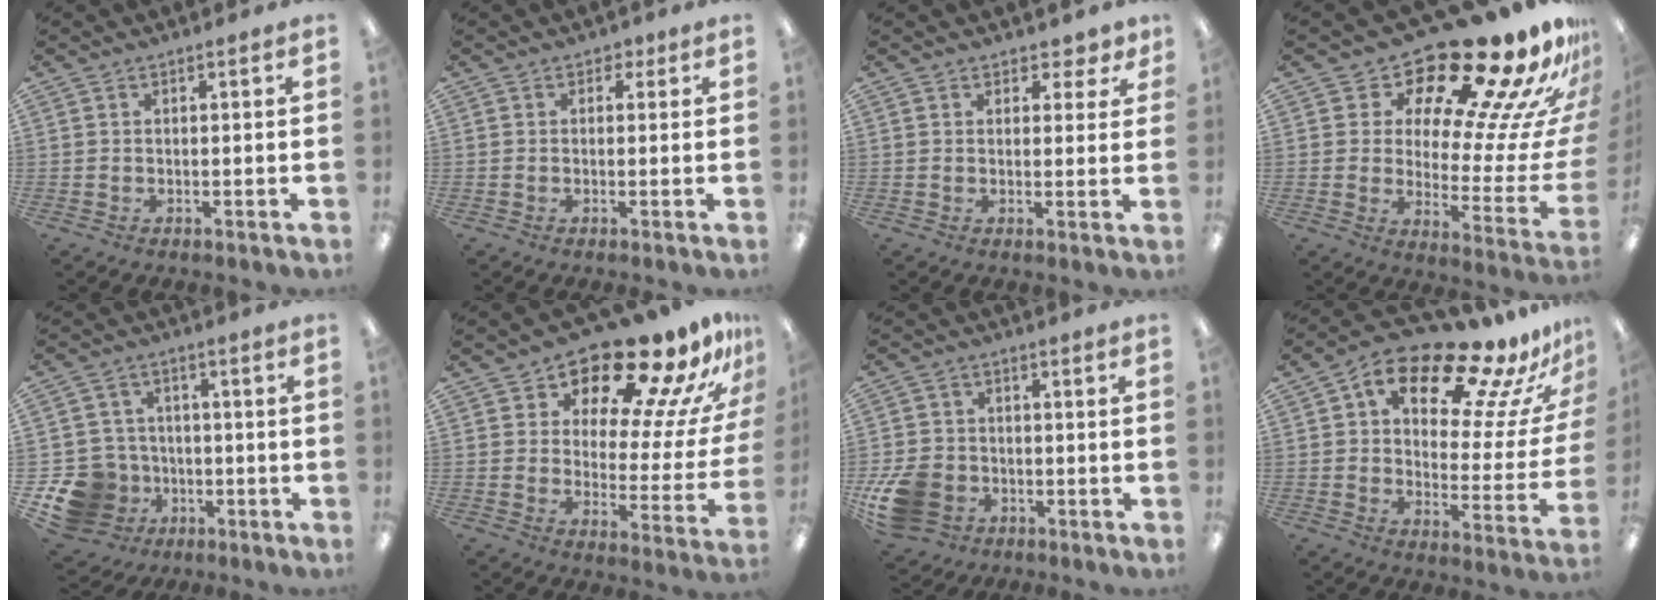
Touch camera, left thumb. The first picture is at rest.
{"total": 1.5, "force": [0.4, 1.2, 0.7], "torque": [-0.006, 0.002, 0.006]}
{"total": 3.1, "force": [2.1, 2.1, 0.7], "torque": [0.006, -0.007, 0.035]}
{"total": 22.6, "force": [18.5, 5.0, 12.0], "torque": [-0.166, -0.156, 0.298]}
{"total": 12.8, "force": [-5.1, 11.0, 4.1], "torque": [-0.111, 0.035, -0.081]}
{"total": 16.7, "force": [14.6, 4.3, 6.9], "torque": [-0.117, -0.117, 0.243]}
{"total": 12.0, "force": [-5.0, 9.1, 6.0], "torque": [-0.126, 0.035, -0.088]}
{"total": 18.7, "force": [12.3, 7.8, 11.7], "torque": [-0.181, -0.085, 0.199]}